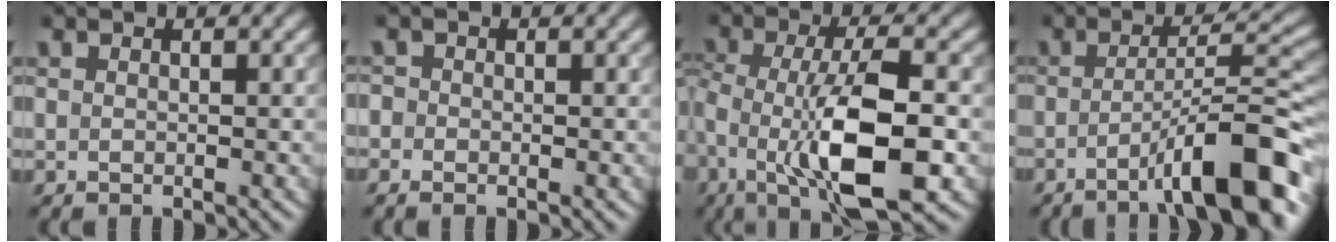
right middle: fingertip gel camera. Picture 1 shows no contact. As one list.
[{"total": 0.8, "force": [-0.5, 0.6, 0.1], "torque": [0.001, -0.001, -0.012]}, {"total": 9.5, "force": [-2.2, 3.0, 8.8], "torque": [-0.152, 0.000, -0.041]}, {"total": 9.8, "force": [-4.7, 1.7, 8.5], "torque": [-0.111, 0.017, -0.079]}]